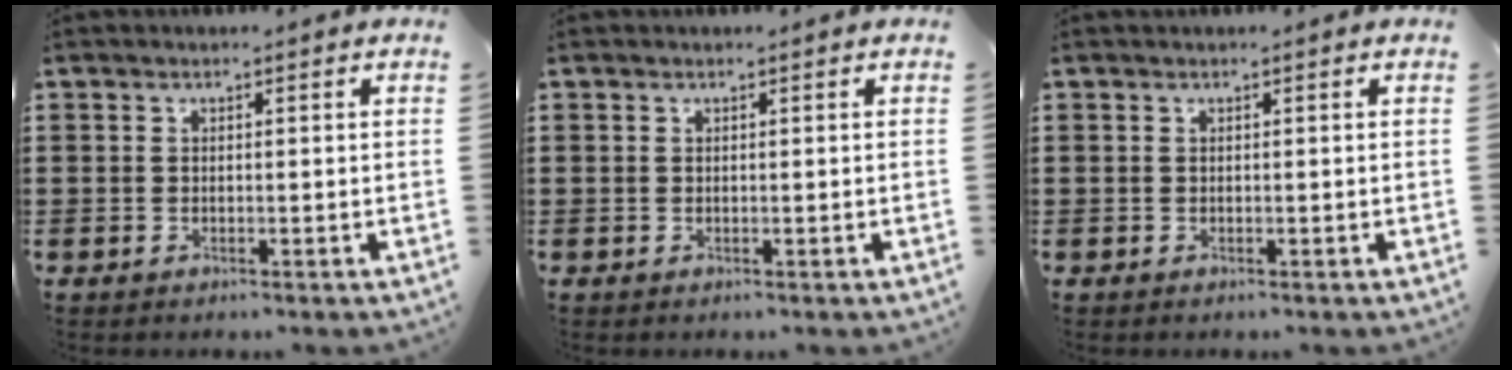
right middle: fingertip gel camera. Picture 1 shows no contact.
{"total": 0.0}
{"total": 0.0}